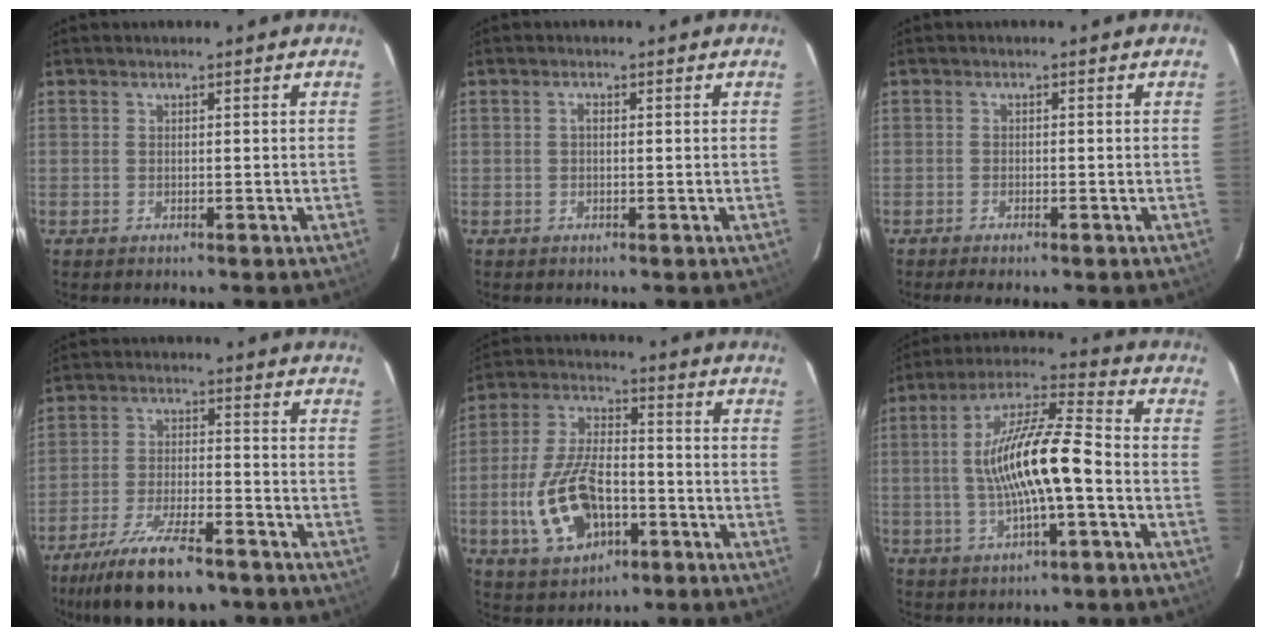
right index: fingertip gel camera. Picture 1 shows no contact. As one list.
[{"total": 0.8, "force": [0.0, 0.4, 0.6], "torque": [-0.011, 0.006, -0.002]}, {"total": 1.9, "force": [-1.6, 0.3, 1.0], "torque": [-0.029, -0.002, -0.032]}, {"total": 15.3, "force": [-11.5, 4.7, 9.0], "torque": [-0.194, -0.025, -0.196]}, {"total": 15.0, "force": [-4.9, 8.1, 11.6], "torque": [-0.251, 0.003, -0.077]}, {"total": 15.0, "force": [-2.0, 3.0, 14.5], "torque": [-0.270, 0.016, -0.036]}]